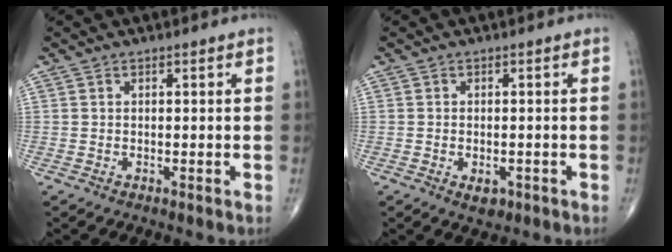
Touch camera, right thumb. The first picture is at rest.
{"total": 2.6, "force": [-1.1, 1.5, 1.8], "torque": [-0.020, 0.002, -0.010]}